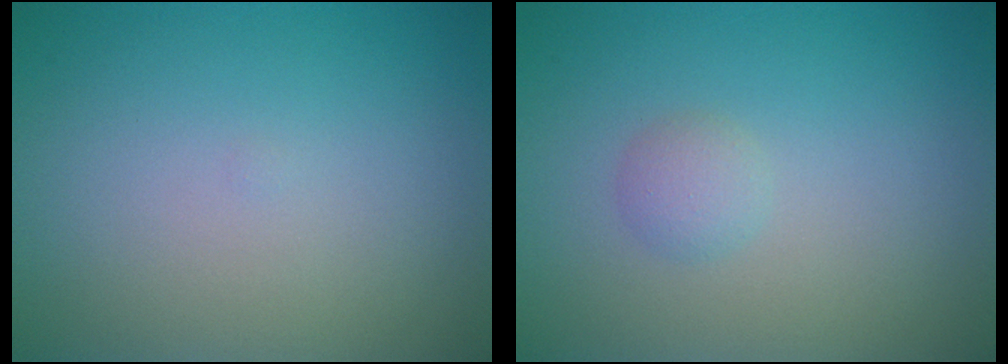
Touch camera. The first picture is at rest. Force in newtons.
{"total": 1.2, "press": 1.2, "slide": 0.0}